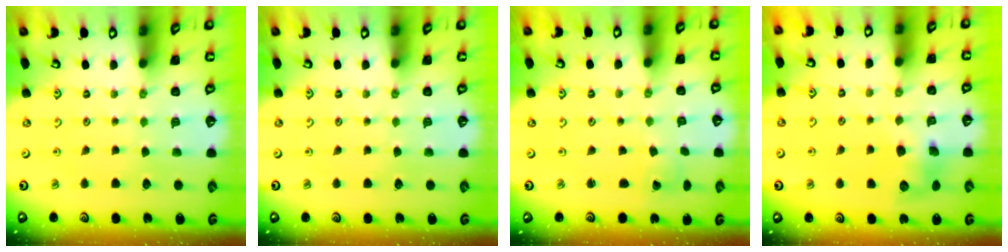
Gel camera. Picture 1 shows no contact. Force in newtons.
{"total": 0.0}
{"total": 0.0}
{"total": 10.0, "press": 10.0, "slide": 0.1}